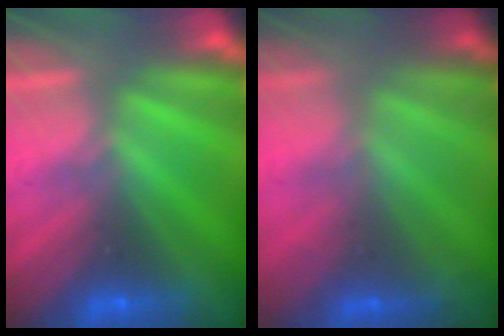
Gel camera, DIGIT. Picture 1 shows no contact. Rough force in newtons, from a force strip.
{"total": 1.5}